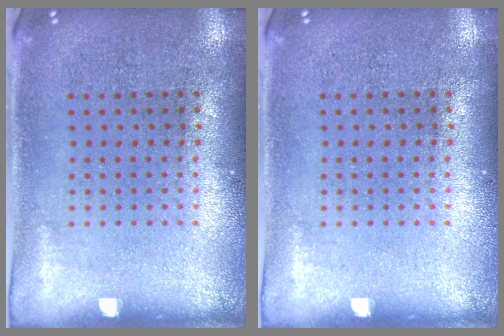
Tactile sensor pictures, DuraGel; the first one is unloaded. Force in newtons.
{"total": 0.0}